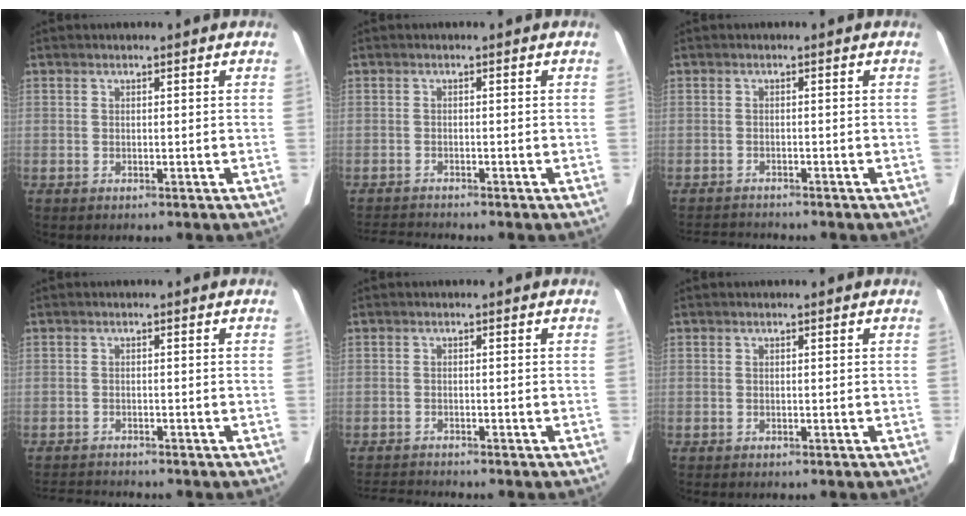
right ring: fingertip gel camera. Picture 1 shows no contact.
{"total": 2.8, "force": [-2.7, -0.8, 0.0], "torque": [-0.010, -0.020, -0.048]}
{"total": 3.9, "force": [-3.8, -0.1, 0.6], "torque": [-0.012, -0.015, -0.061]}
{"total": 3.6, "force": [-3.5, -0.1, 0.5], "torque": [-0.011, -0.015, -0.056]}
{"total": 3.0, "force": [-2.9, -0.7, 0.2], "torque": [-0.010, -0.019, -0.049]}
{"total": 0.0}